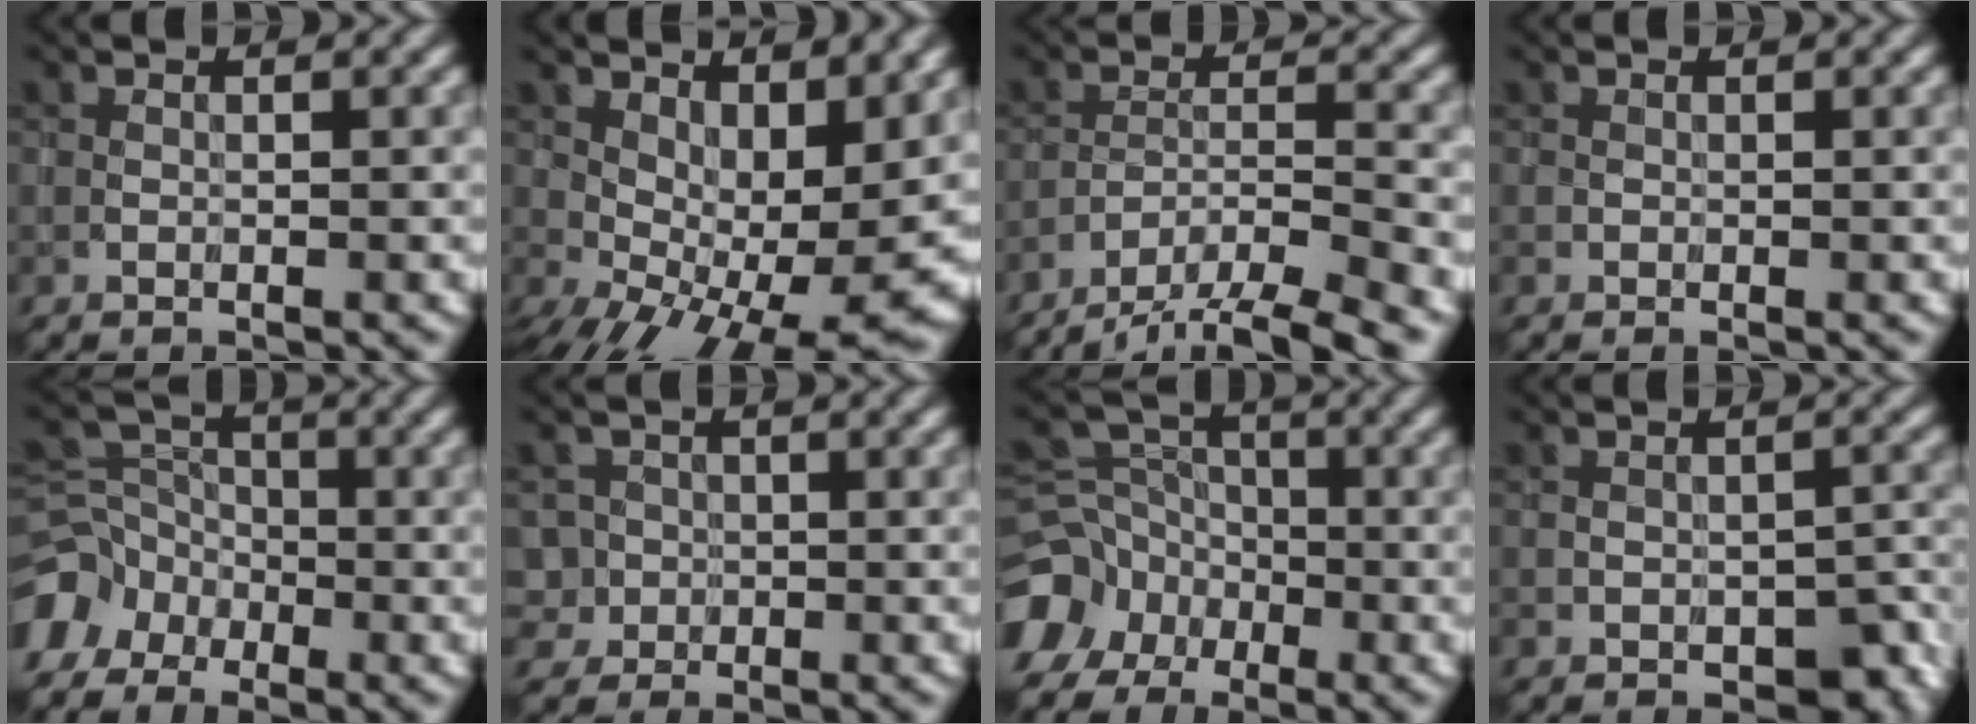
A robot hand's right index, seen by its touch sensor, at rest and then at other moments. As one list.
[{"total": 10.6, "force": [1.3, 4.9, 9.3], "torque": [-0.138, -0.007, 0.043]}, {"total": 9.0, "force": [-7.9, 1.7, 4.1], "torque": [-0.063, -0.012, -0.114]}, {"total": 0.0}, {"total": 5.6, "force": [-3.6, 4.2, 0.9], "torque": [0.006, 0.001, -0.070]}, {"total": 3.3, "force": [-0.8, 3.1, 0.3], "torque": [0.005, 0.014, -0.019]}, {"total": 8.6, "force": [-4.6, 7.1, 1.7], "torque": [-0.035, -0.026, -0.091]}, {"total": 4.4, "force": [-1.9, 2.8, 2.8], "torque": [-0.025, -0.003, -0.019]}]